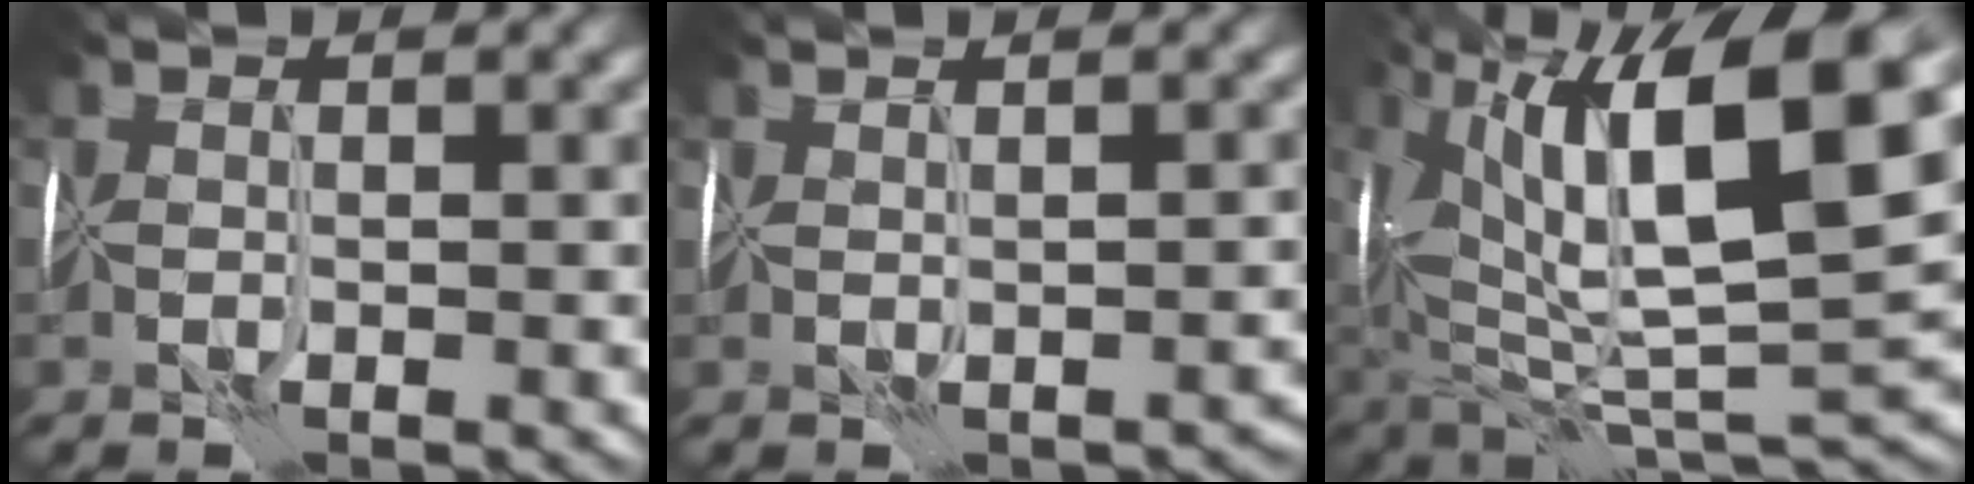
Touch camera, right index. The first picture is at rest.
{"total": 1.6, "force": [-1.0, 0.7, 0.9], "torque": [-0.003, -0.006, -0.005]}
{"total": 14.5, "force": [5.9, 4.5, 12.4], "torque": [-0.229, 0.021, 0.103]}